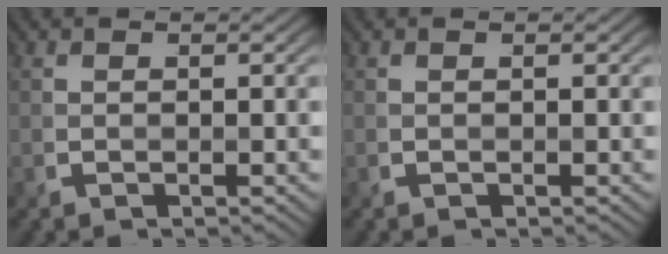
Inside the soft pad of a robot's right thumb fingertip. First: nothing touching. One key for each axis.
{"total": 0.0}